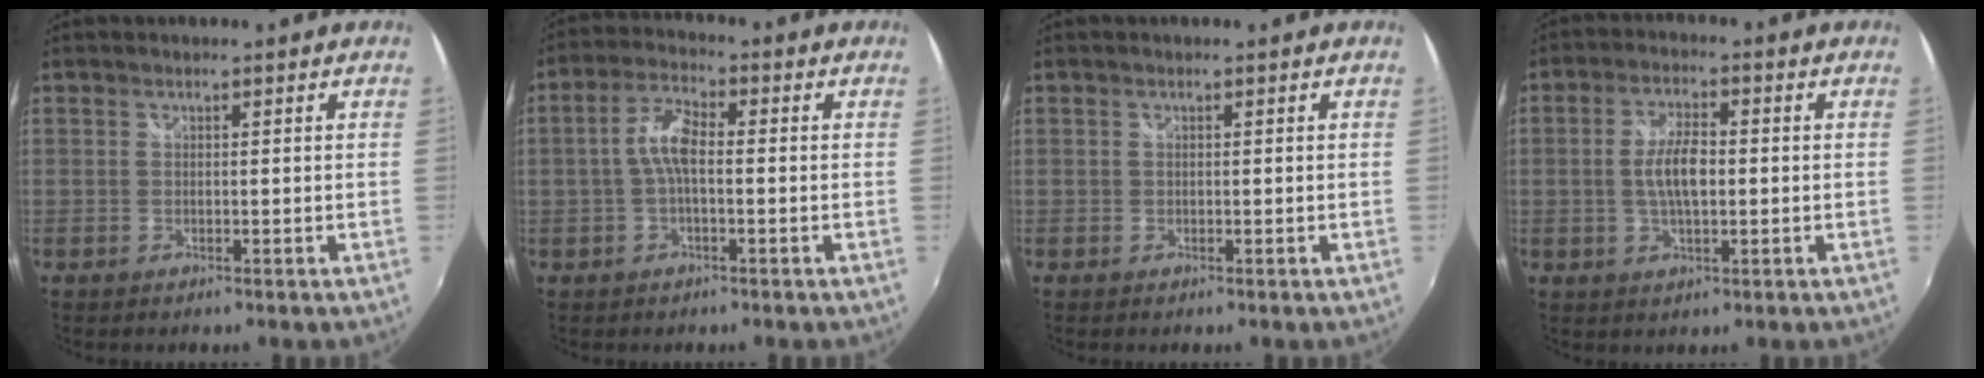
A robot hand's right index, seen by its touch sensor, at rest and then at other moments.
{"total": 5.5, "force": [-0.6, 2.1, 5.0], "torque": [-0.107, 0.016, -0.013]}
{"total": 0.0}
{"total": 6.7, "force": [-0.3, 2.6, 6.1], "torque": [-0.116, 0.004, -0.005]}